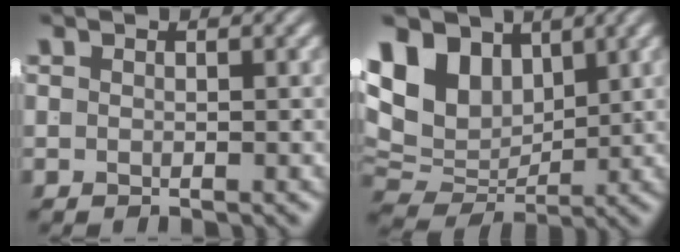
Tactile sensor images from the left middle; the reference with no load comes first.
{"total": 11.0, "force": [1.9, 8.7, 6.6], "torque": [-0.135, -0.030, 0.044]}